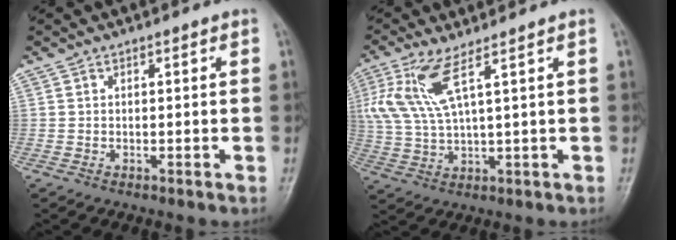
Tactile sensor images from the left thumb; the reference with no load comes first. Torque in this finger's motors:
{"motor_torque": [1.81, 1.78, 1.11, -1.14, 0.44]}